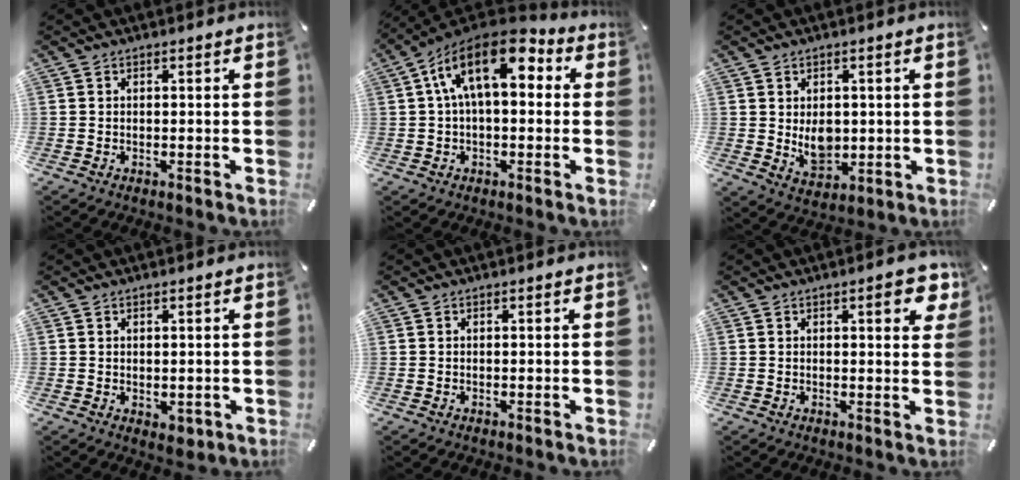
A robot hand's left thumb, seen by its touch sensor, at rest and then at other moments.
{"total": 14.7, "force": [4.9, 7.4, 11.8], "torque": [-0.209, -0.021, 0.083]}
{"total": 6.7, "force": [0.3, 5.1, 4.3], "torque": [-0.063, -0.010, 0.004]}
{"total": 1.7, "force": [0.0, 1.3, 1.1], "torque": [-0.012, 0.000, 0.000]}
{"total": 0.0}
{"total": 6.0, "force": [2.6, 1.9, 5.0], "torque": [-0.061, -0.010, 0.037]}